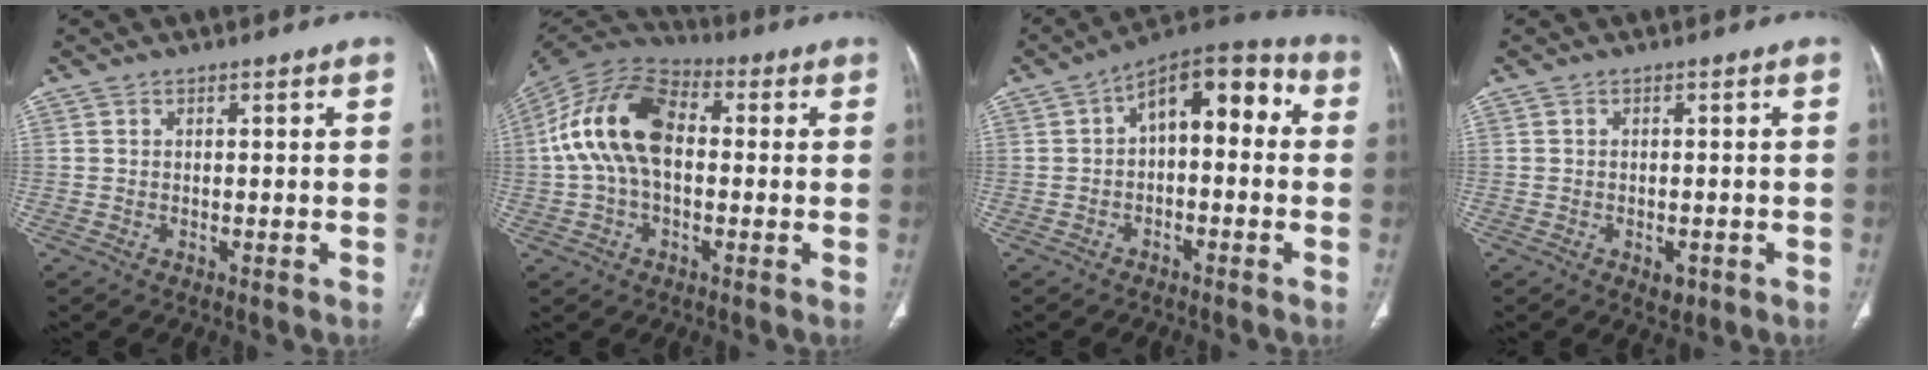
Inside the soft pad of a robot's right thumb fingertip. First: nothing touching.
{"total": 16.0, "force": [0.8, 9.8, 12.6], "torque": [-0.241, 0.038, 0.004]}
{"total": 12.0, "force": [0.9, 6.5, 10.1], "torque": [-0.104, 0.047, -0.001]}
{"total": 2.4, "force": [-1.0, 1.5, 1.6], "torque": [-0.014, 0.001, -0.008]}